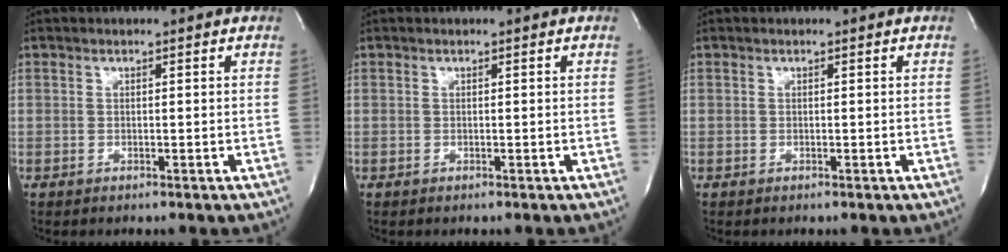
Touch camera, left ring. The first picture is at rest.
{"total": 0.0}
{"total": 0.0}